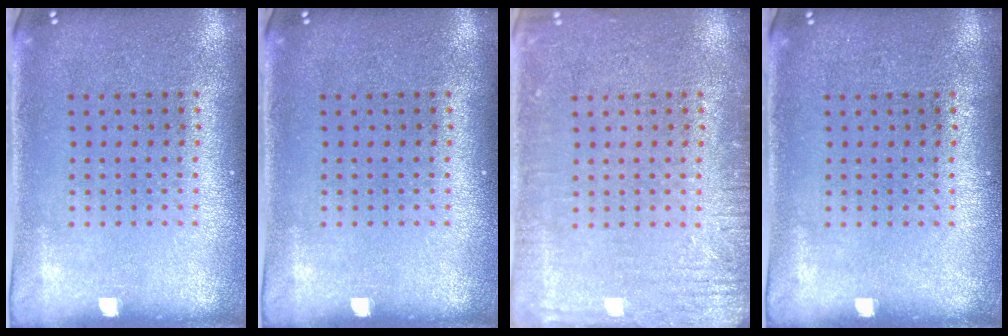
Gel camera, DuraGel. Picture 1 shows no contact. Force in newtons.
{"total": 0.0}
{"total": 2.8, "press": 2.8, "slide": 0.4}
{"total": 0.0}